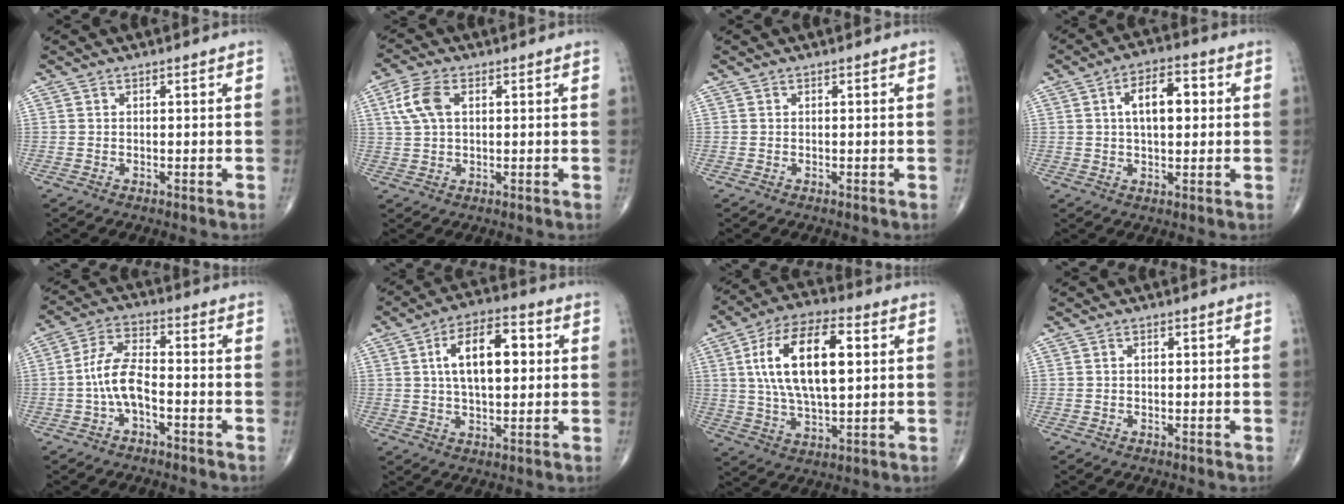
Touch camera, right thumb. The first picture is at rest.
{"total": 6.4, "force": [1.8, 3.7, 5.0], "torque": [-0.113, 0.010, 0.036]}
{"total": 0.0}
{"total": 9.2, "force": [1.7, 4.7, 7.7], "torque": [-0.109, 0.014, 0.023]}
{"total": 7.9, "force": [-2.1, 3.8, 6.6], "torque": [-0.133, 0.033, -0.046]}
{"total": 13.3, "force": [2.5, 6.6, 11.2], "torque": [-0.169, 0.011, 0.039]}
{"total": 18.5, "force": [3.9, 8.6, 16.0], "torque": [-0.281, 0.006, 0.067]}
{"total": 0.8, "force": [0.0, 0.5, 0.6], "torque": [-0.013, 0.003, 0.001]}